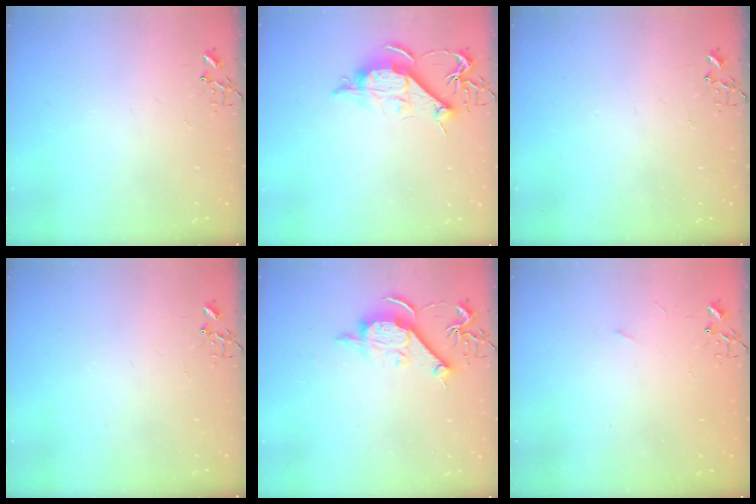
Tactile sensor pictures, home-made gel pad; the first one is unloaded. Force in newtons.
{"total": 11.1, "press": 11.1, "slide": 0.9}
{"total": 0.0}
{"total": 0.0}
{"total": 12.0, "press": 11.9, "slide": 1.1}
{"total": 2.6, "press": 2.6, "slide": 0.4}